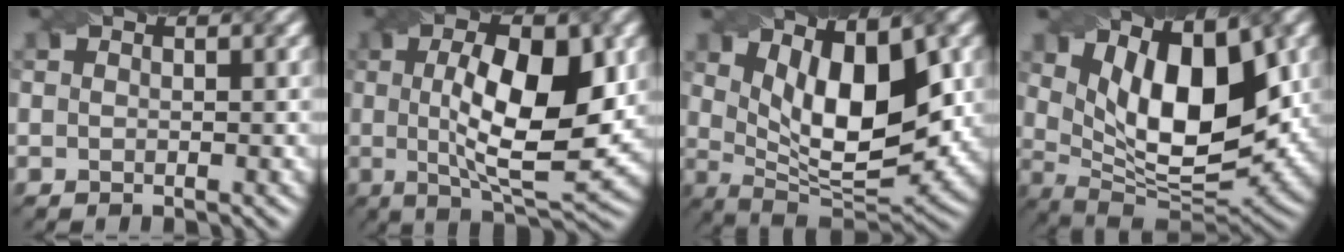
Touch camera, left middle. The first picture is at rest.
{"total": 10.5, "force": [0.9, 3.4, 9.9], "torque": [-0.147, -0.001, 0.019]}
{"total": 10.4, "force": [2.6, 4.5, 9.0], "torque": [-0.134, -0.010, 0.044]}
{"total": 11.5, "force": [3.3, 5.2, 9.7], "torque": [-0.146, -0.008, 0.057]}